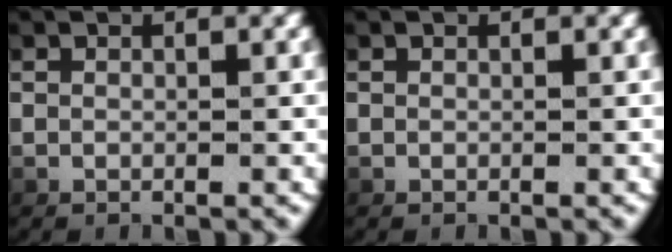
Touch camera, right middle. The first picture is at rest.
{"total": 0.0}